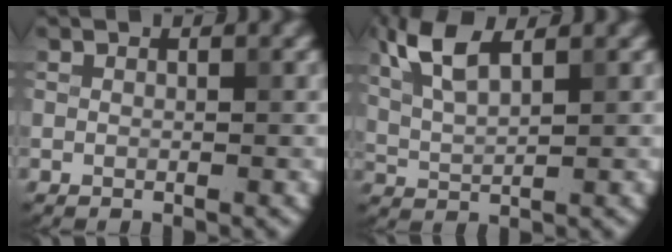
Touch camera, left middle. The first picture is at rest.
{"total": 4.8, "force": [2.6, 1.6, 3.7], "torque": [-0.090, 0.011, 0.055]}